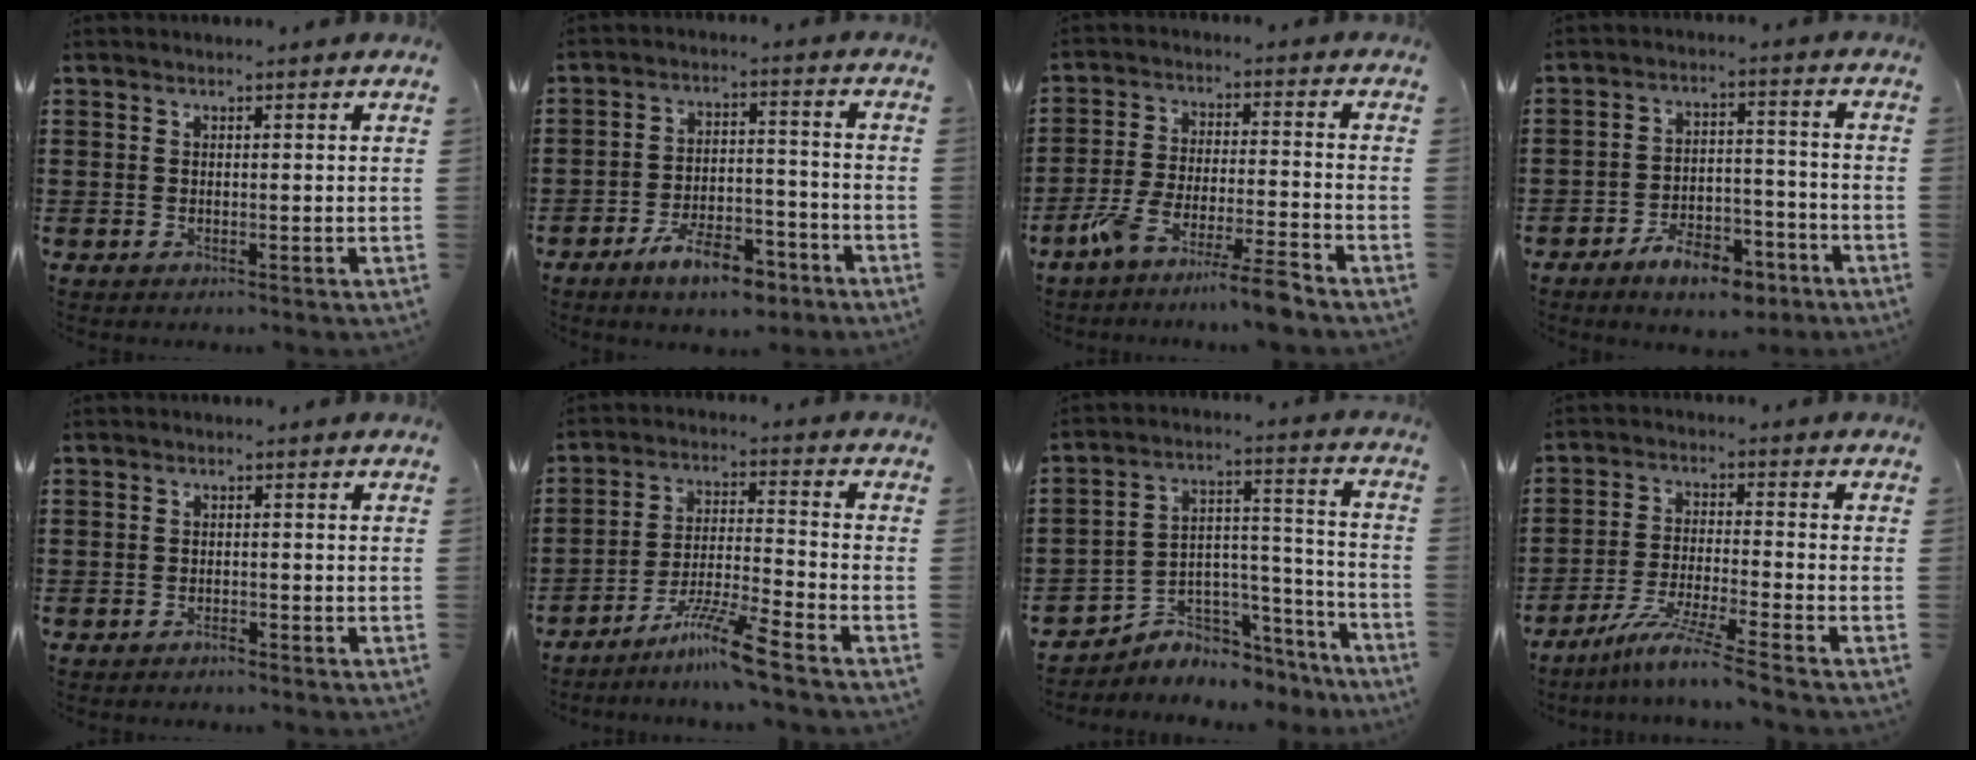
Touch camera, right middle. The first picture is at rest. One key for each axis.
{"total": 8.8, "fx": -6.6, "fy": 2.9, "fz": 5.0, "tx": -0.090, "ty": 0.016, "tz": -0.121}
{"total": 8.0, "fx": -6.9, "fy": -0.5, "fz": 4.0, "tx": -0.086, "ty": -0.013, "tz": -0.134}
{"total": 7.6, "fx": -5.9, "fy": 3.0, "fz": 3.7, "tx": -0.064, "ty": 0.018, "tz": -0.109}
{"total": 1.1, "fx": -1.0, "fy": 0.3, "fz": 0.2, "tx": -0.006, "ty": 0.000, "tz": -0.022}
{"total": 8.5, "fx": -6.6, "fy": -0.1, "fz": 5.3, "tx": -0.112, "ty": -0.013, "tz": -0.128}
{"total": 4.5, "fx": -3.9, "fy": 2.2, "fz": 0.1, "tx": -0.009, "ty": 0.001, "tz": -0.079}
{"total": 7.2, "fx": -6.0, "fy": -0.7, "fz": 3.8, "tx": -0.078, "ty": -0.018, "tz": -0.117}